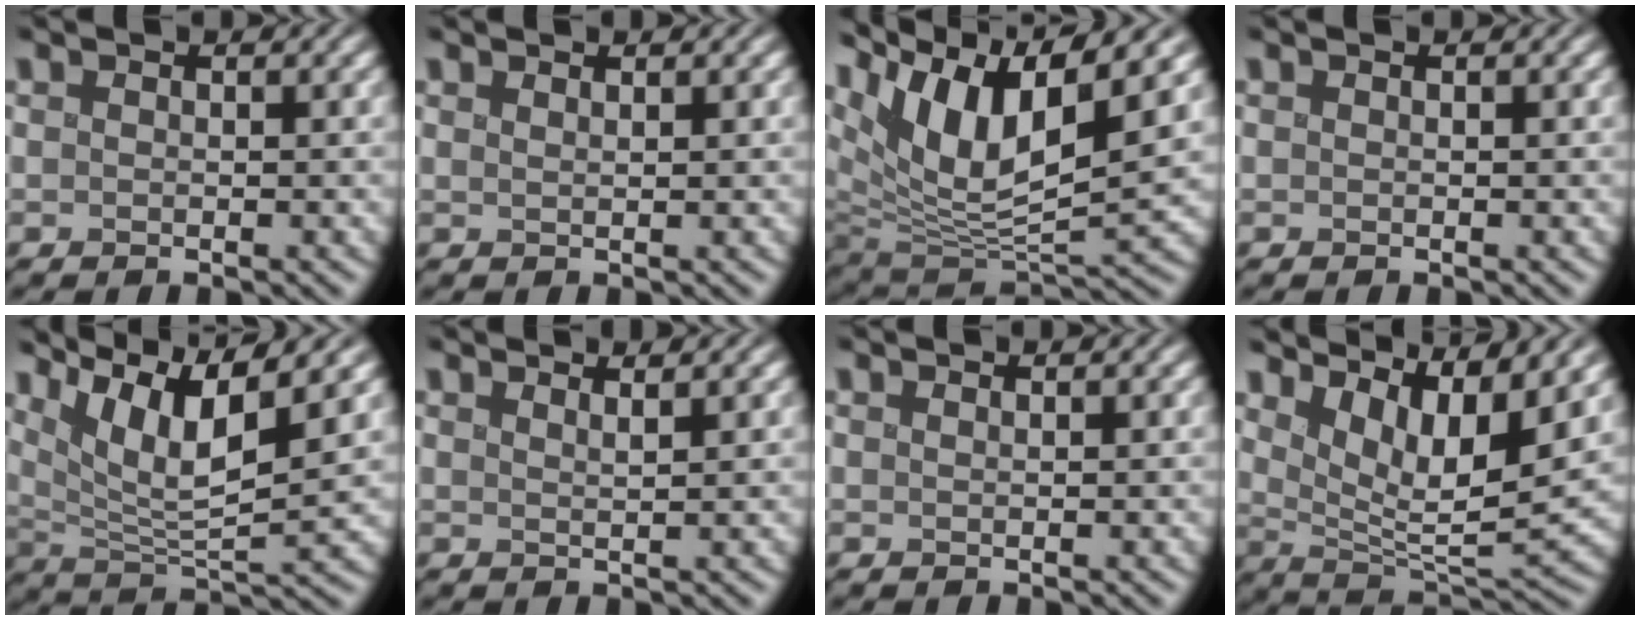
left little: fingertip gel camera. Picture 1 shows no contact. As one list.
[{"total": 0.6, "force": [0.4, 0.1, 0.4], "torque": [-0.004, -0.002, 0.007]}, {"total": 10.2, "force": [6.0, 3.8, 7.4], "torque": [-0.154, 0.006, 0.109]}, {"total": 0.0}, {"total": 9.0, "force": [5.5, 2.2, 6.8], "torque": [-0.145, 0.001, 0.106]}, {"total": 1.1, "force": [0.9, 0.2, 0.6], "torque": [-0.003, -0.003, 0.012]}, {"total": 0.0}, {"total": 7.8, "force": [4.3, 2.3, 6.2], "torque": [-0.123, -0.011, 0.080]}]